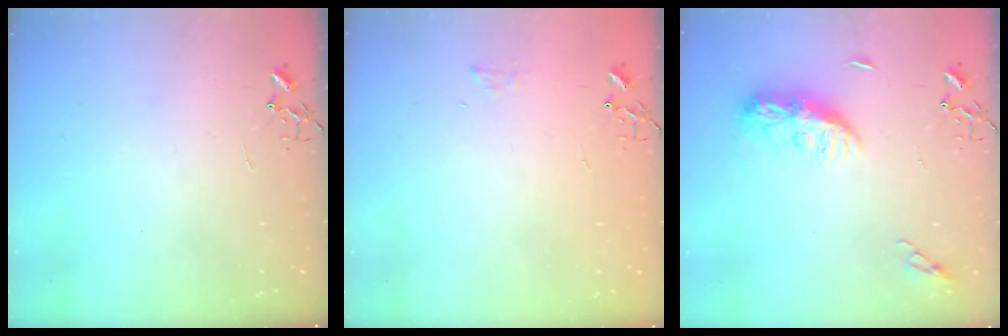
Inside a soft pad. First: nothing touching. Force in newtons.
{"total": 5.1, "press": 5.0, "slide": 0.6}
{"total": 10.0, "press": 10.0, "slide": 0.6}